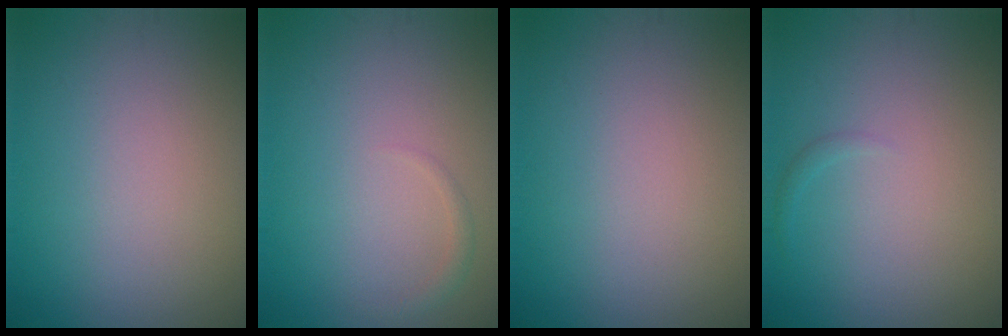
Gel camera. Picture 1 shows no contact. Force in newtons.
{"total": 0.8, "press": 0.8, "slide": 0.0}
{"total": 0.0}
{"total": 0.5, "press": 0.5, "slide": 0.1}